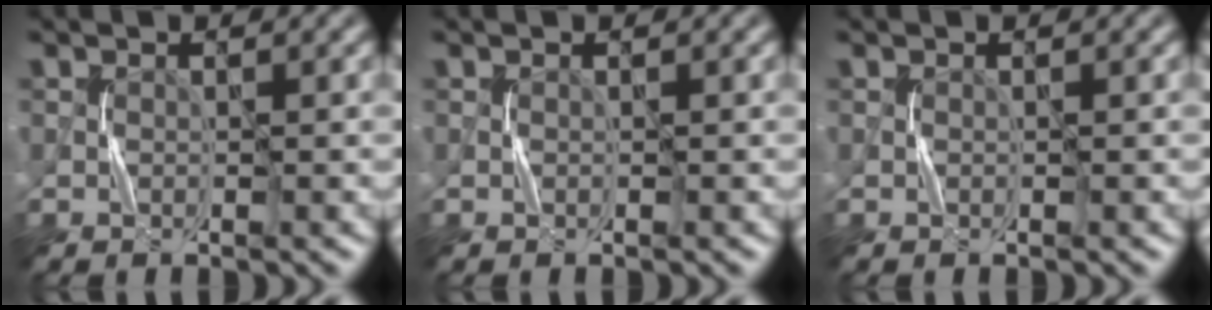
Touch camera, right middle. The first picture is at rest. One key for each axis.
{"total": 0.0}
{"total": 0.0}